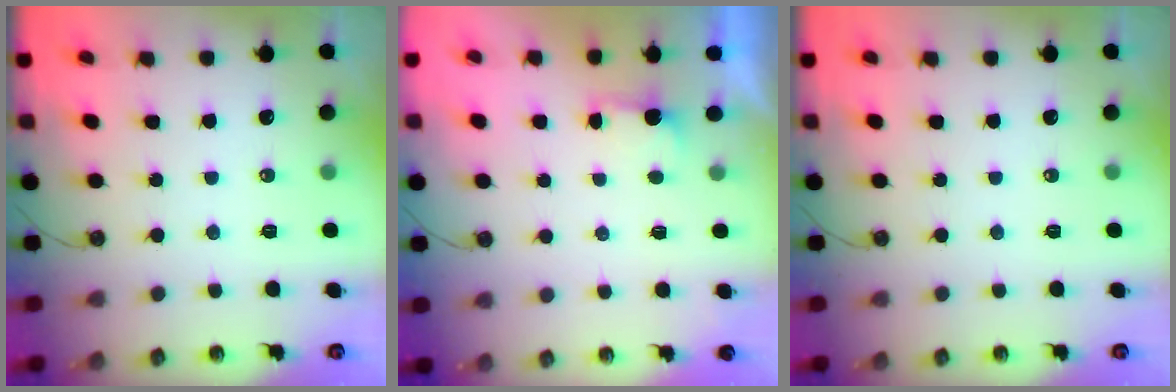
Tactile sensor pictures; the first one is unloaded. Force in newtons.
{"total": 1.6, "press": 1.3, "slide": 0.8}
{"total": 0.0}